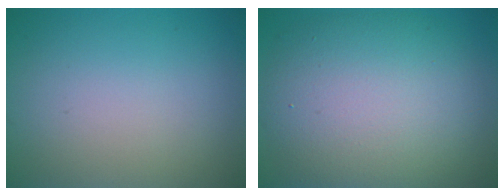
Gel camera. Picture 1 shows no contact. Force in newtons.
{"total": 10.8, "press": 10.8, "slide": 0.4}